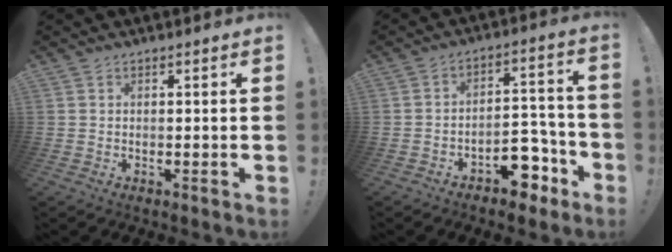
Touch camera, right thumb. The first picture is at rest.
{"total": 11.5, "force": [-7.1, 6.5, 6.3], "torque": [-0.052, 0.065, -0.115]}